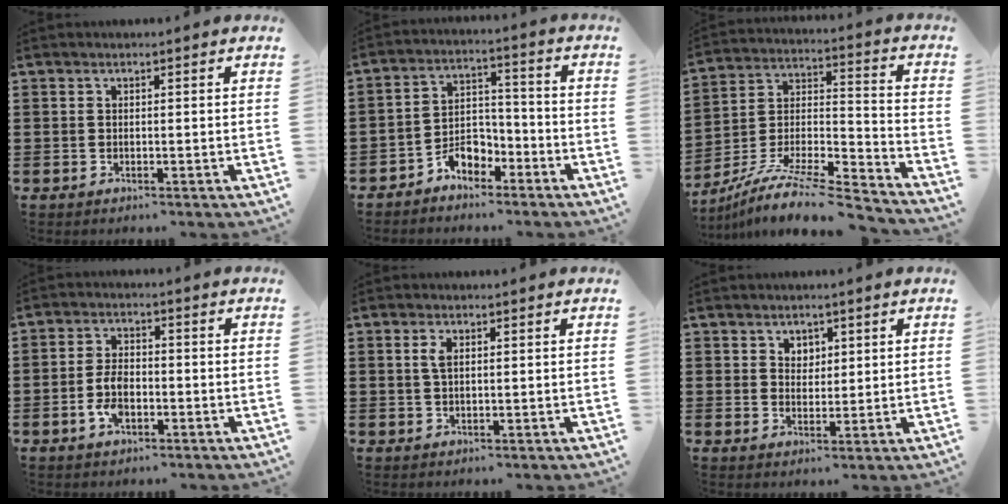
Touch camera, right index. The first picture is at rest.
{"total": 5.0, "force": [-3.7, 2.8, 1.8], "torque": [-0.040, 0.015, -0.073]}
{"total": 9.9, "force": [-8.6, 1.2, 4.6], "torque": [-0.092, 0.005, -0.177]}
{"total": 4.9, "force": [-1.6, 2.5, 3.9], "torque": [-0.090, -0.002, -0.032]}
{"total": 0.0}
{"total": 1.9, "force": [1.0, 1.1, -1.1], "torque": [0.018, 0.006, 0.020]}